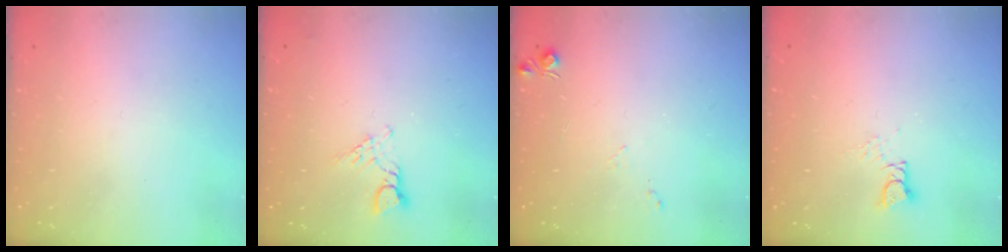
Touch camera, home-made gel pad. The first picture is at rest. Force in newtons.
{"total": 3.8, "press": 3.8, "slide": 0.4}
{"total": 5.7, "press": 5.6, "slide": 0.8}
{"total": 3.6, "press": 3.6, "slide": 0.4}